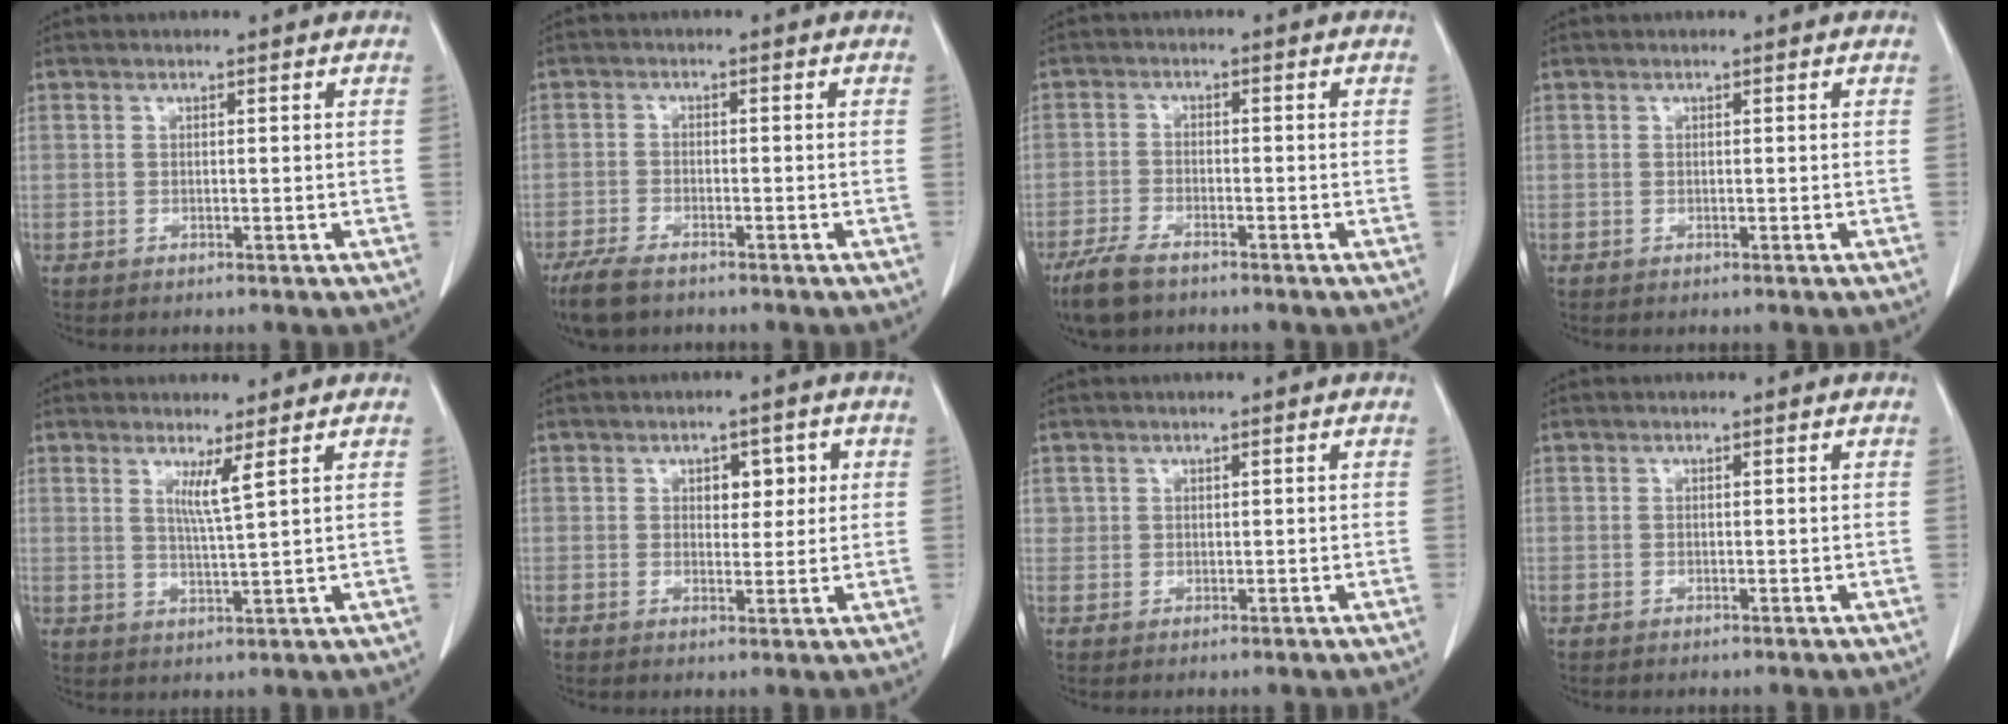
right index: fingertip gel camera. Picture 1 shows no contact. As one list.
[{"total": 5.6, "force": [-4.4, 1.9, 3.0], "torque": [-0.062, -0.010, -0.080]}, {"total": 5.8, "force": [-4.4, 2.0, 3.3], "torque": [-0.072, -0.009, -0.082]}, {"total": 0.0}, {"total": 3.3, "force": [1.7, -0.8, 2.8], "torque": [-0.052, -0.014, 0.033]}, {"total": 4.0, "force": [1.1, 2.4, 3.0], "torque": [-0.035, 0.009, 0.016]}, {"total": 0.9, "force": [0.3, 0.8, 0.0], "torque": [0.013, 0.003, 0.003]}, {"total": 0.0}]